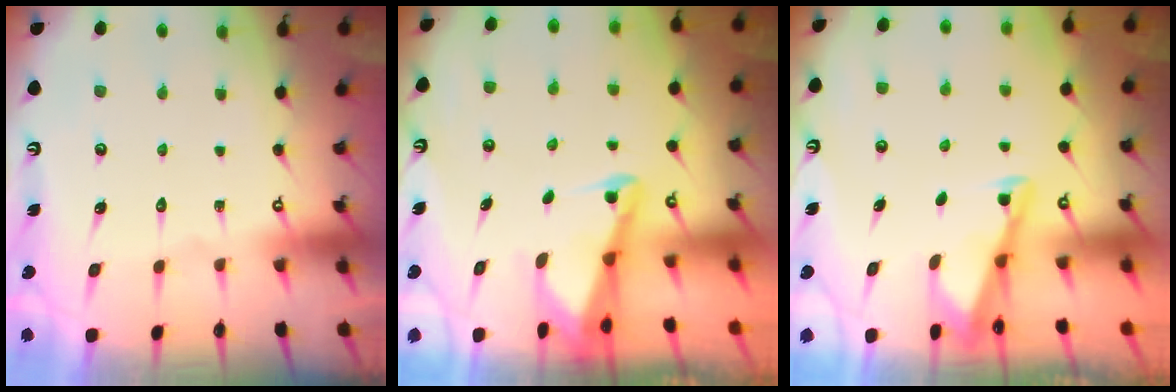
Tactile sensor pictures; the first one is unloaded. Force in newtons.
{"total": 2.7, "press": 2.6, "slide": 0.6}
{"total": 2.8, "press": 2.8, "slide": 0.4}